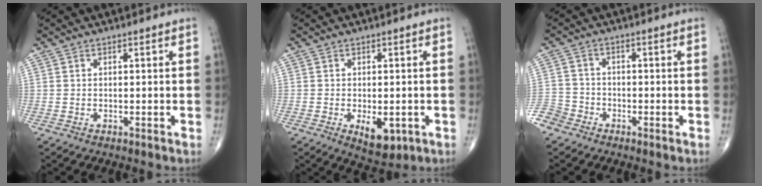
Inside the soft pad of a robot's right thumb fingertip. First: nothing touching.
{"total": 5.9, "force": [-1.8, 3.1, 4.7], "torque": [-0.059, -0.005, -0.016]}
{"total": 5.3, "force": [-3.6, 3.8, 0.9], "torque": [-0.007, 0.015, -0.080]}